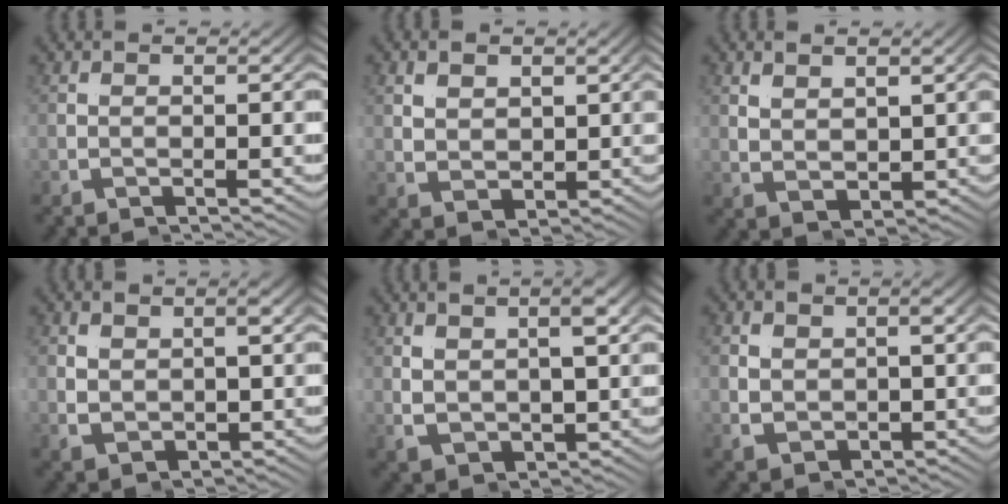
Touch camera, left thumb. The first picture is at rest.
{"total": 2.4, "force": [1.0, 1.7, 1.3], "torque": [-0.021, -0.006, 0.019]}
{"total": 1.2, "force": [0.9, 0.1, 0.7], "torque": [-0.007, 0.006, 0.016]}
{"total": 1.6, "force": [-0.1, 0.9, 1.4], "torque": [-0.022, -0.001, -0.001]}
{"total": 3.0, "force": [-0.4, 1.2, 2.7], "torque": [-0.044, -0.004, -0.002]}
{"total": 2.2, "force": [-0.2, 1.6, 1.4], "torque": [-0.028, -0.009, 0.001]}